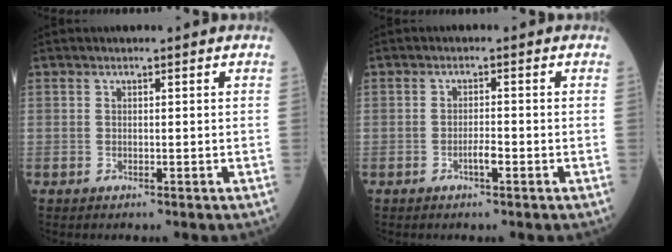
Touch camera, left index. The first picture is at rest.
{"total": 1.7, "force": [-0.9, 0.2, 1.4], "torque": [-0.026, 0.001, -0.016]}